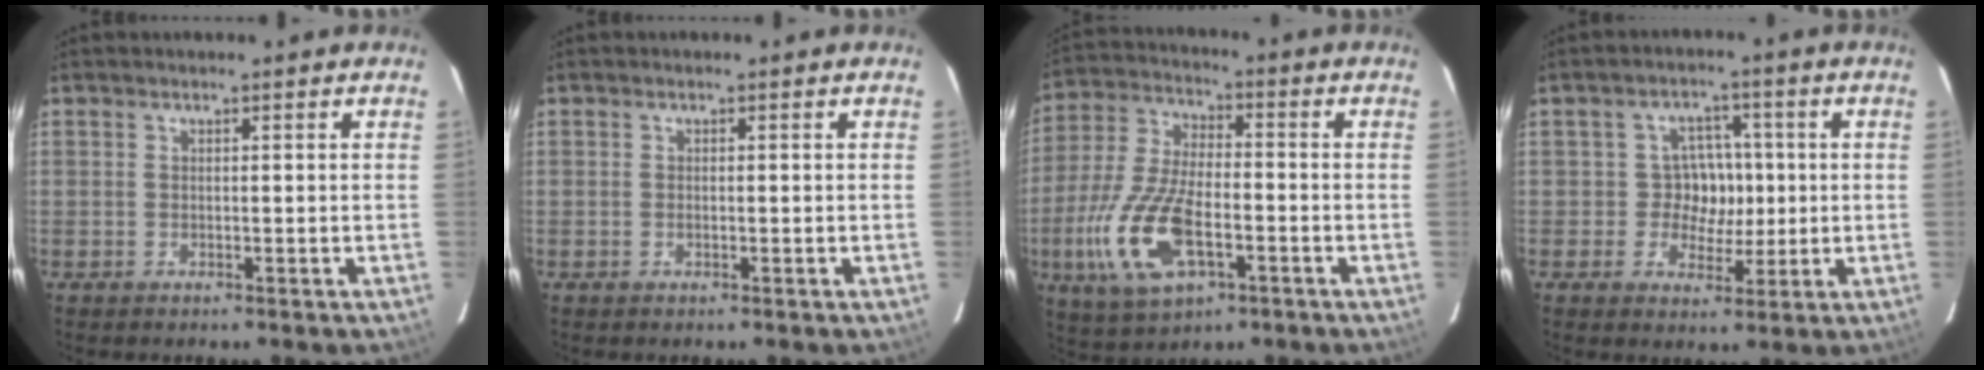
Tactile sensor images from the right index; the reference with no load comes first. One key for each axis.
{"total": 0.0}
{"total": 16.6, "fx": -5.6, "fy": 7.5, "fz": 13.7, "tx": -0.305, "ty": -0.013, "tz": -0.101}
{"total": 7.0, "fx": -0.6, "fy": 6.3, "fz": 3.0, "tx": -0.056, "ty": 0.014, "tz": -0.010}